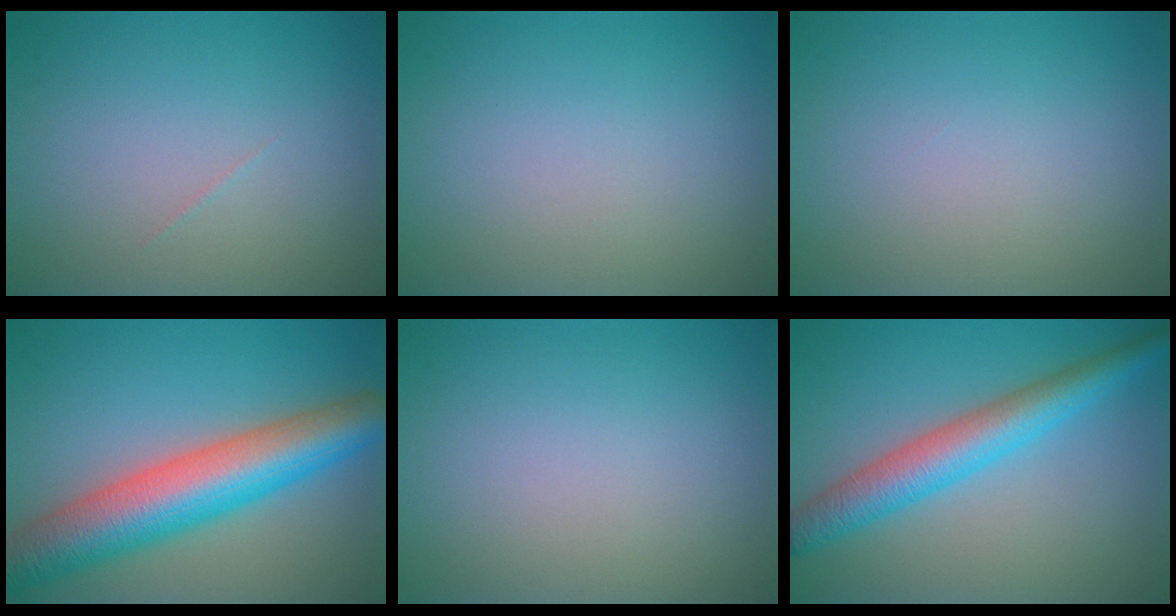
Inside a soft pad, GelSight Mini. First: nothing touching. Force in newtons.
{"total": 0.0}
{"total": 0.0}
{"total": 10.0, "press": 10.0, "slide": 0.3}
{"total": 0.0}
{"total": 5.5, "press": 5.5, "slide": 0.1}